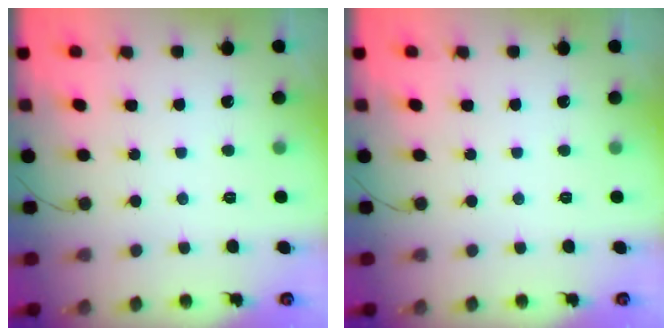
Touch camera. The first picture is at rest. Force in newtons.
{"total": 0.0}